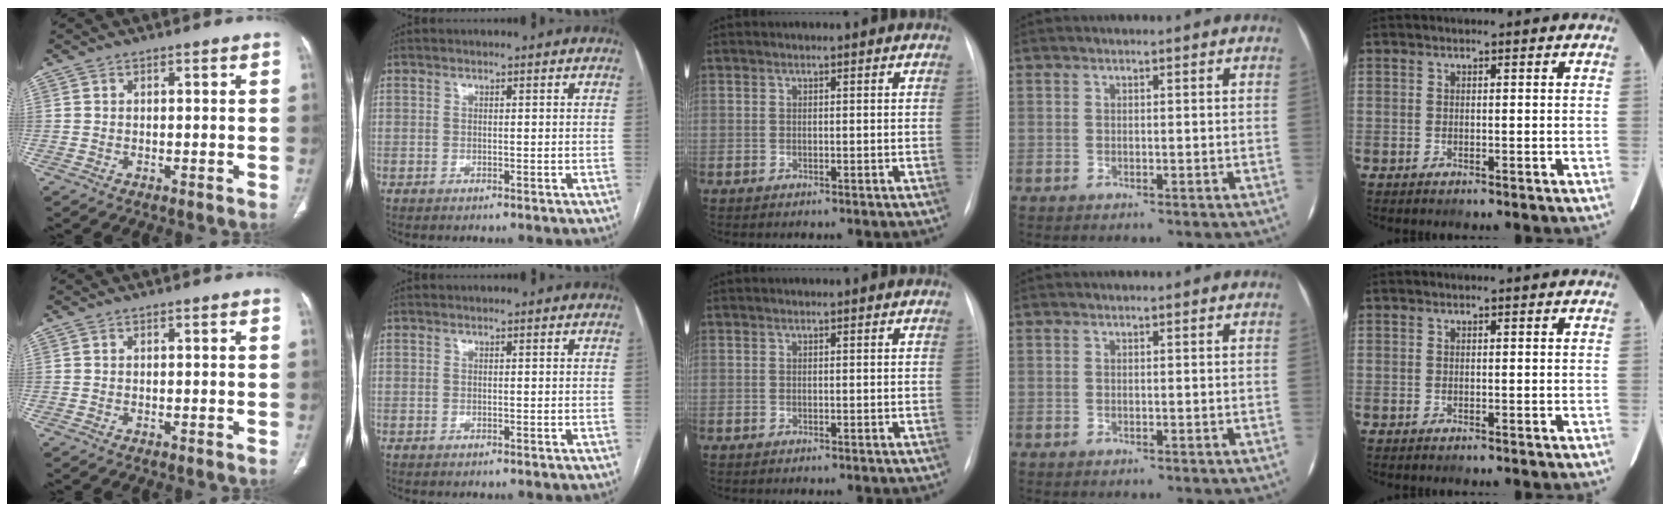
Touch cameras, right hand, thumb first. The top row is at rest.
{}